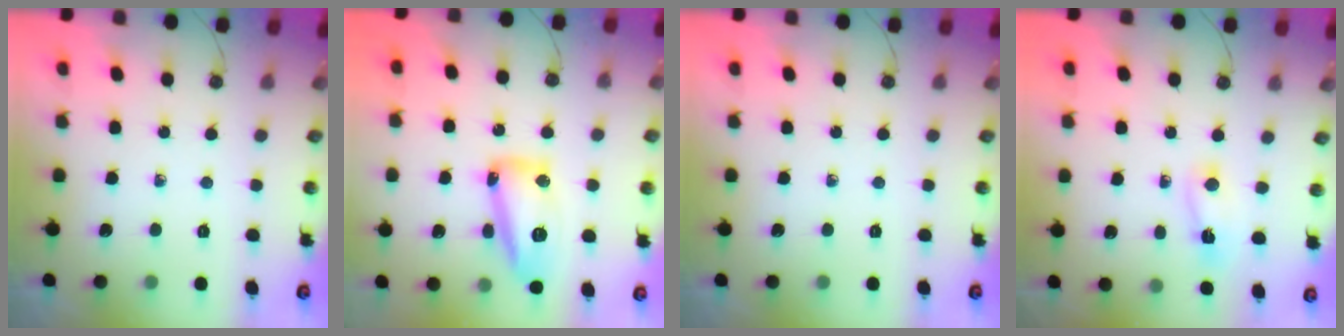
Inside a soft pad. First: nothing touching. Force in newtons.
{"total": 14.8, "press": 14.8, "slide": 0.9}
{"total": 0.0}
{"total": 2.6, "press": 2.6, "slide": 0.6}